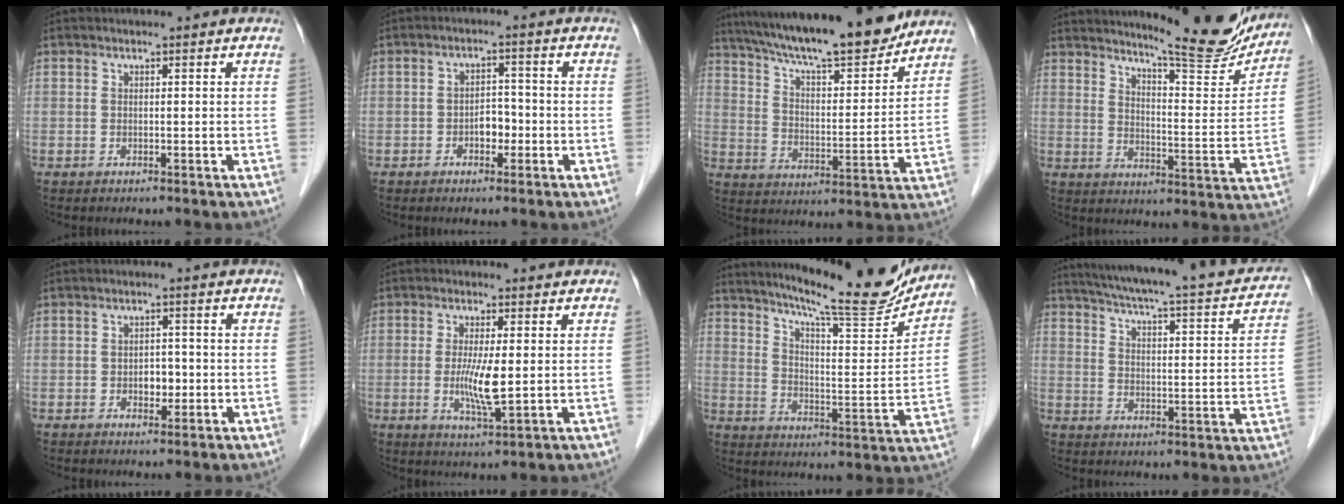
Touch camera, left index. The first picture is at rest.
{"total": 3.1, "force": [-1.2, 1.8, 2.2], "torque": [-0.031, 0.008, -0.022]}
{"total": 19.9, "force": [17.3, 2.4, 9.5], "torque": [-0.162, 0.006, 0.268]}
{"total": 17.6, "force": [16.0, 1.5, 7.3], "torque": [-0.103, -0.055, 0.207]}
{"total": 2.7, "force": [-0.7, 1.8, 1.9], "torque": [-0.025, 0.005, -0.007]}
{"total": 5.8, "force": [-0.2, 0.7, 5.8], "torque": [-0.116, -0.012, -0.004]}
{"total": 19.0, "force": [17.1, 1.1, 8.3], "torque": [-0.132, -0.037, 0.241]}
{"total": 23.2, "force": [20.4, 2.9, 10.6], "torque": [-0.165, -0.018, 0.258]}